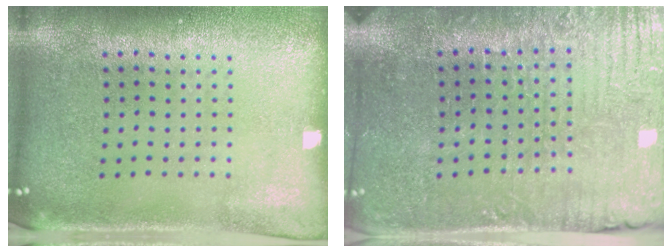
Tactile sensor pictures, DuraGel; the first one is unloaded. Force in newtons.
{"total": 4.0, "press": 3.9, "slide": 0.6}